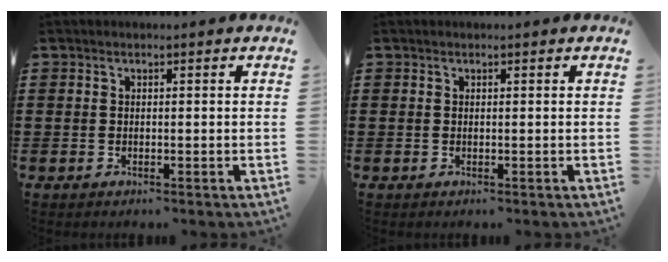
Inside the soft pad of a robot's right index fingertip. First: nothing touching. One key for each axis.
{"total": 0.0}